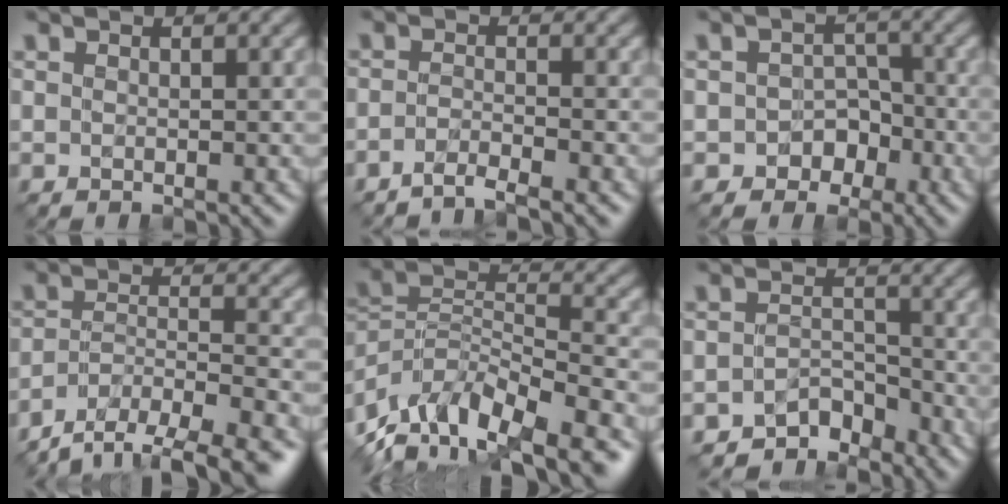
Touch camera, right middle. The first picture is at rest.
{"total": 2.1, "force": [-1.8, 0.1, 1.0], "torque": [-0.013, -0.006, -0.046]}
{"total": 2.8, "force": [-1.5, 2.2, 0.9], "torque": [-0.005, 0.000, -0.022]}
{"total": 9.4, "force": [-8.2, 2.8, 3.8], "torque": [-0.062, -0.018, -0.125]}
{"total": 12.1, "force": [-9.3, 4.7, 6.2], "torque": [-0.118, 0.011, -0.156]}
{"total": 2.8, "force": [-2.6, 1.0, 0.0], "torque": [0.012, 0.003, -0.047]}